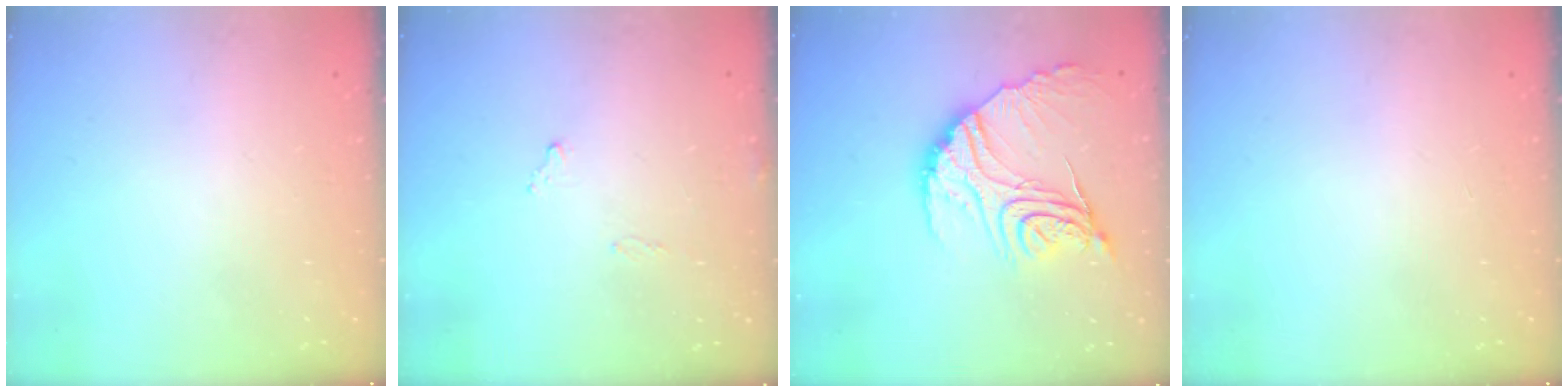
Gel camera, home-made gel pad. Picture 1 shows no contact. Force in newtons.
{"total": 7.4, "press": 7.4, "slide": 0.3}
{"total": 18.3, "press": 18.2, "slide": 1.5}
{"total": 0.0}